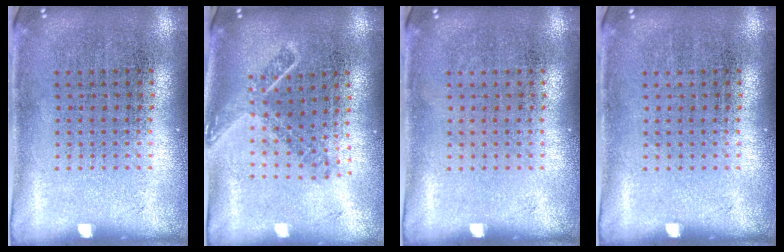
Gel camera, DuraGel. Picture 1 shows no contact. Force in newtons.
{"total": 1.8, "press": 1.3, "slide": 1.3}
{"total": 0.0}
{"total": 0.0}